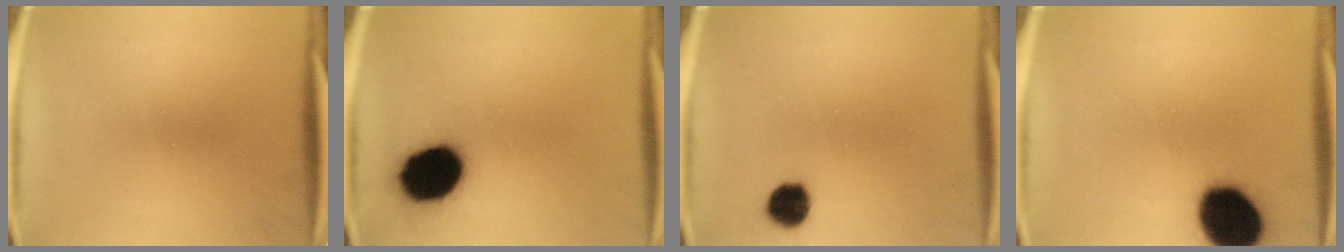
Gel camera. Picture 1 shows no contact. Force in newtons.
{"total": 15.9}
{"total": 5.5}
{"total": 18.3}